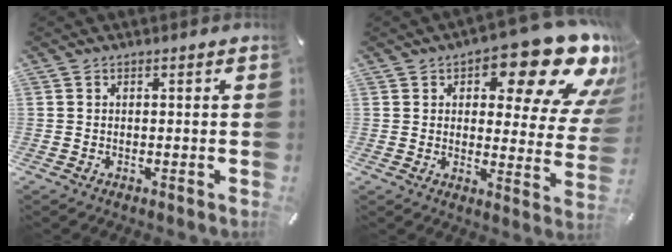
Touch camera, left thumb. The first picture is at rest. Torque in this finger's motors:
{"motor_torque": [2.50, 2.50, 1.49, -1.28, 0.27]}